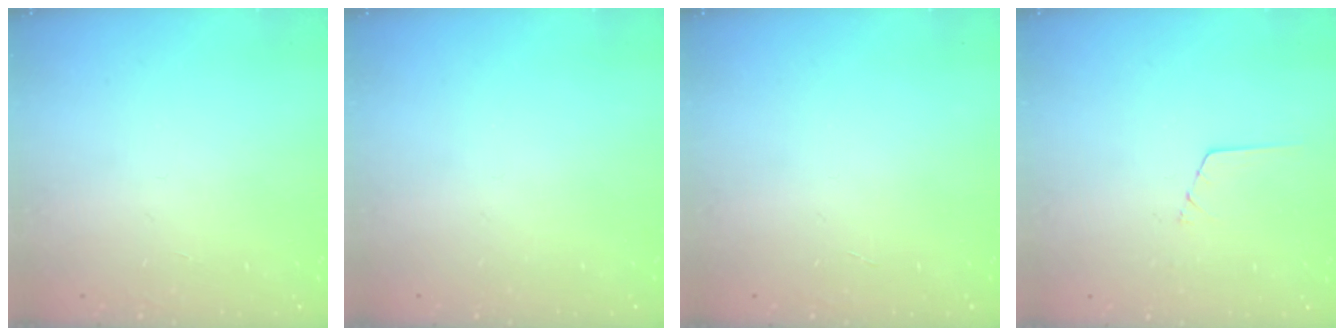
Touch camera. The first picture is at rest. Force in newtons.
{"total": 0.0}
{"total": 0.0}
{"total": 0.6, "press": 0.6, "slide": 0.2}